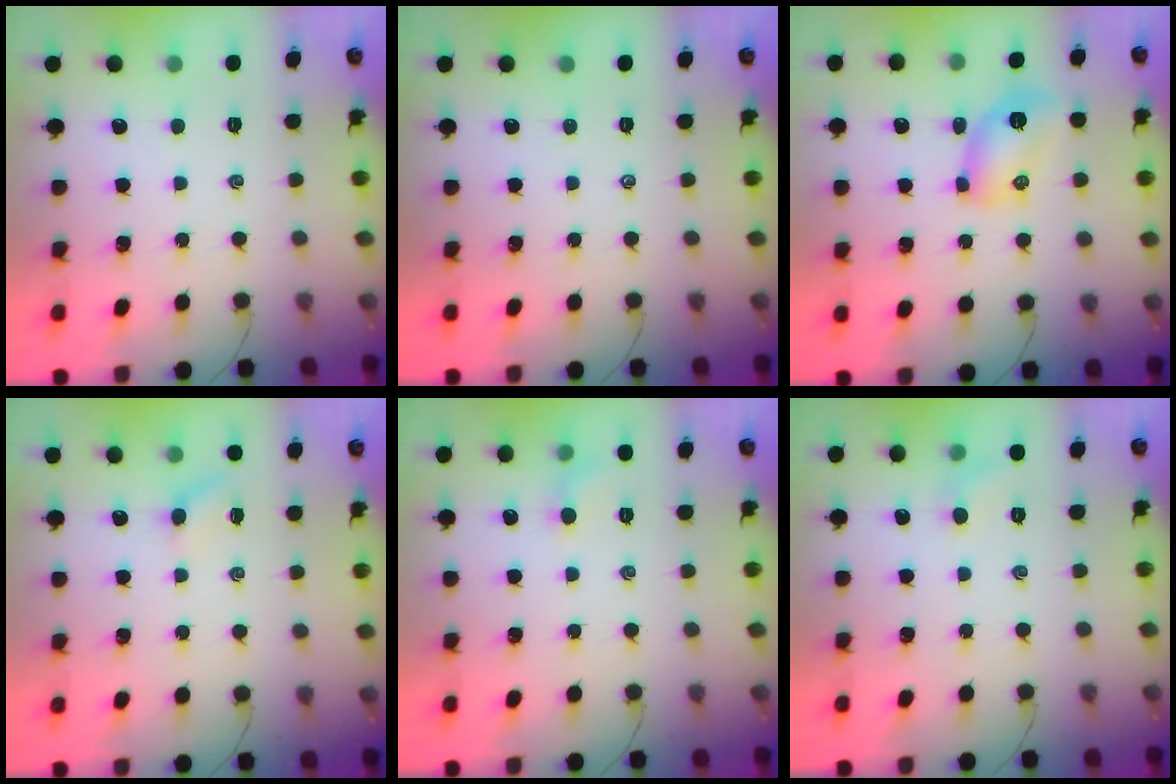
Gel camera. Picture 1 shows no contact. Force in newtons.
{"total": 0.0}
{"total": 7.8, "press": 7.7, "slide": 1.4}
{"total": 3.5, "press": 3.3, "slide": 1.1}
{"total": 5.1, "press": 4.8, "slide": 1.6}
{"total": 4.0, "press": 3.8, "slide": 1.2}